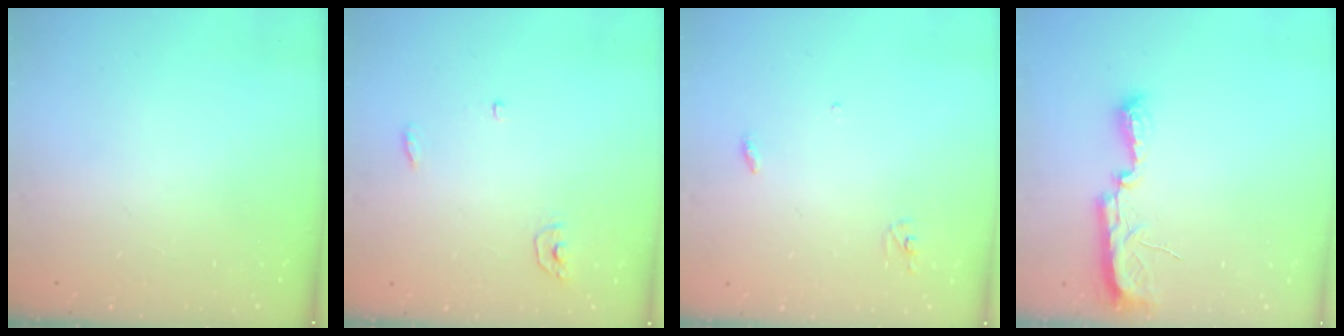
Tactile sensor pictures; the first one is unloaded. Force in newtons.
{"total": 3.8, "press": 3.8, "slide": 0.5}
{"total": 3.0, "press": 2.9, "slide": 0.2}
{"total": 7.7, "press": 7.7, "slide": 0.8}